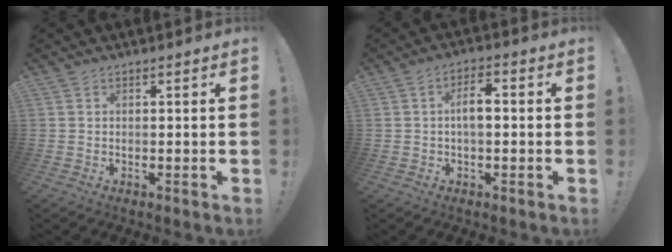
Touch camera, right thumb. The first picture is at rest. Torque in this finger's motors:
{"motor_torque": [-0.06, 0.01, 0.11, -0.04, 0.01]}